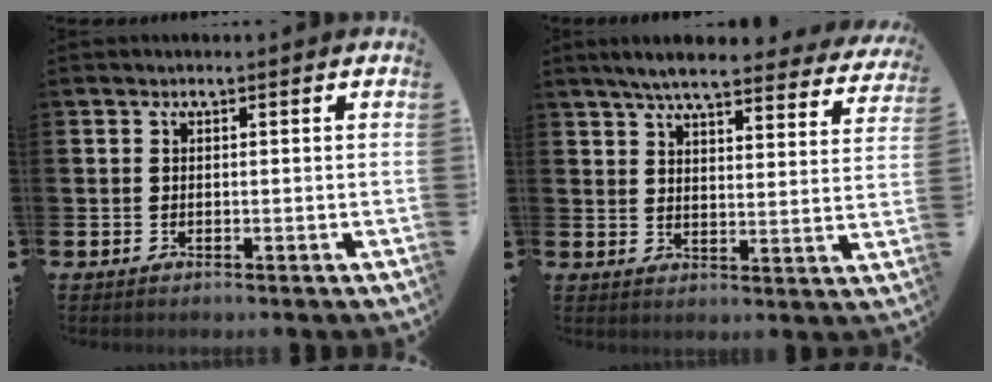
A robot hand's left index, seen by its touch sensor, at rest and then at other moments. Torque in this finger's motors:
{"motor_torque": [1.07, -1.07, 0.70, 0.21]}